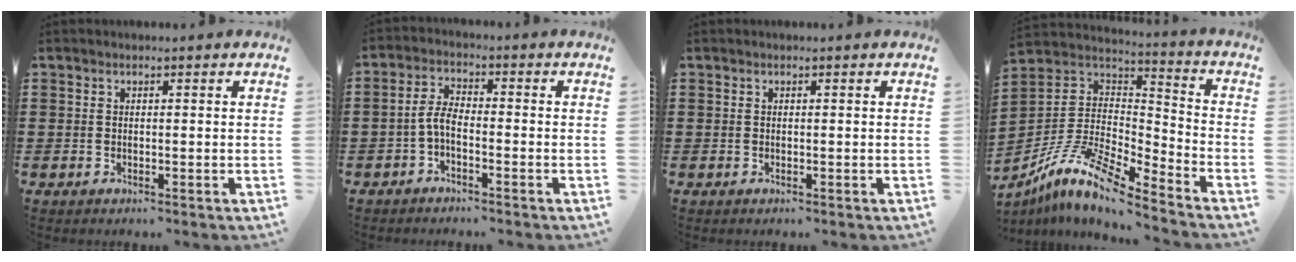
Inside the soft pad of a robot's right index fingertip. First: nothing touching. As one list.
[{"total": 3.7, "force": [-1.7, 1.3, 3.0], "torque": [-0.076, 0.002, -0.040]}, {"total": 0.0}, {"total": 10.7, "force": [-8.4, 1.8, 6.4], "torque": [-0.145, 0.002, -0.176]}]